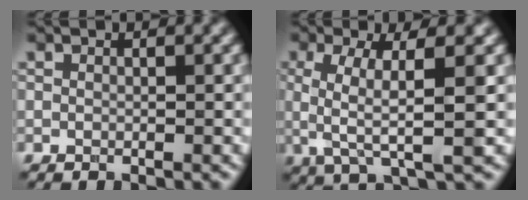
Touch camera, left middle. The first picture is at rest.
{"total": 5.5, "force": [0.3, 1.5, 5.3], "torque": [-0.103, 0.002, 0.003]}